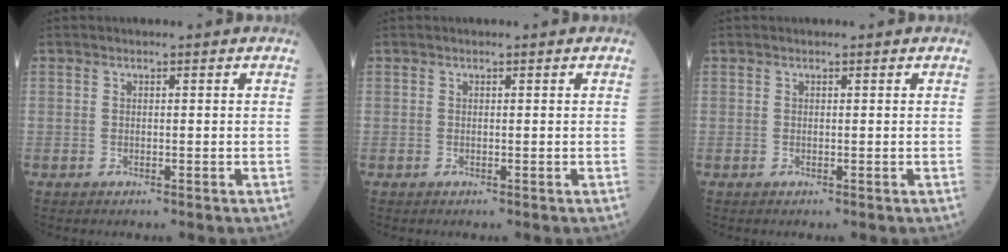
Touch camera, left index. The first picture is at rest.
{"total": 0.0}
{"total": 0.0}